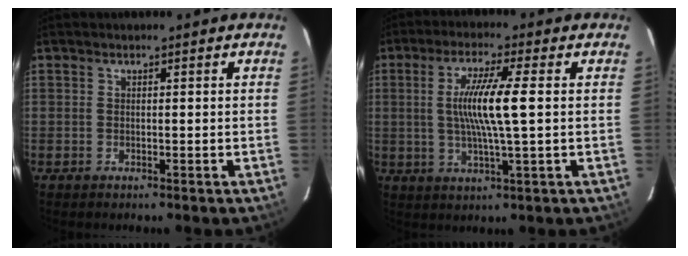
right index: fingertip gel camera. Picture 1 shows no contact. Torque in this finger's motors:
{"motor_torque": [0.73, 0.11, 0.72, 0.18]}